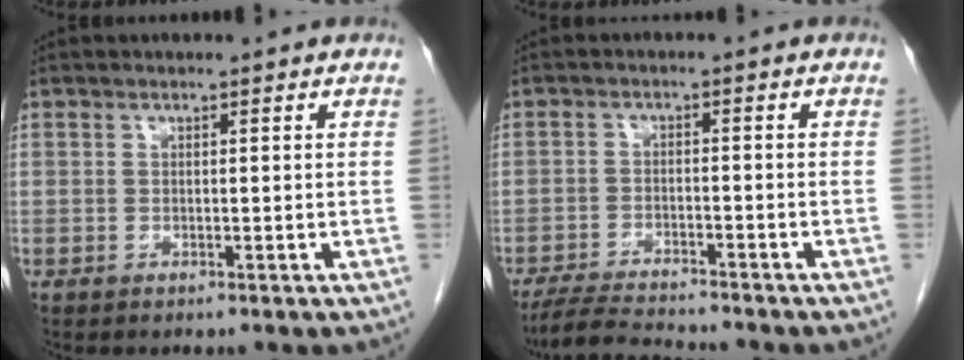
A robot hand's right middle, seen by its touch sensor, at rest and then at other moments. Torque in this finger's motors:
{"motor_torque": [0.62, -0.60, 0.02, 0.02]}